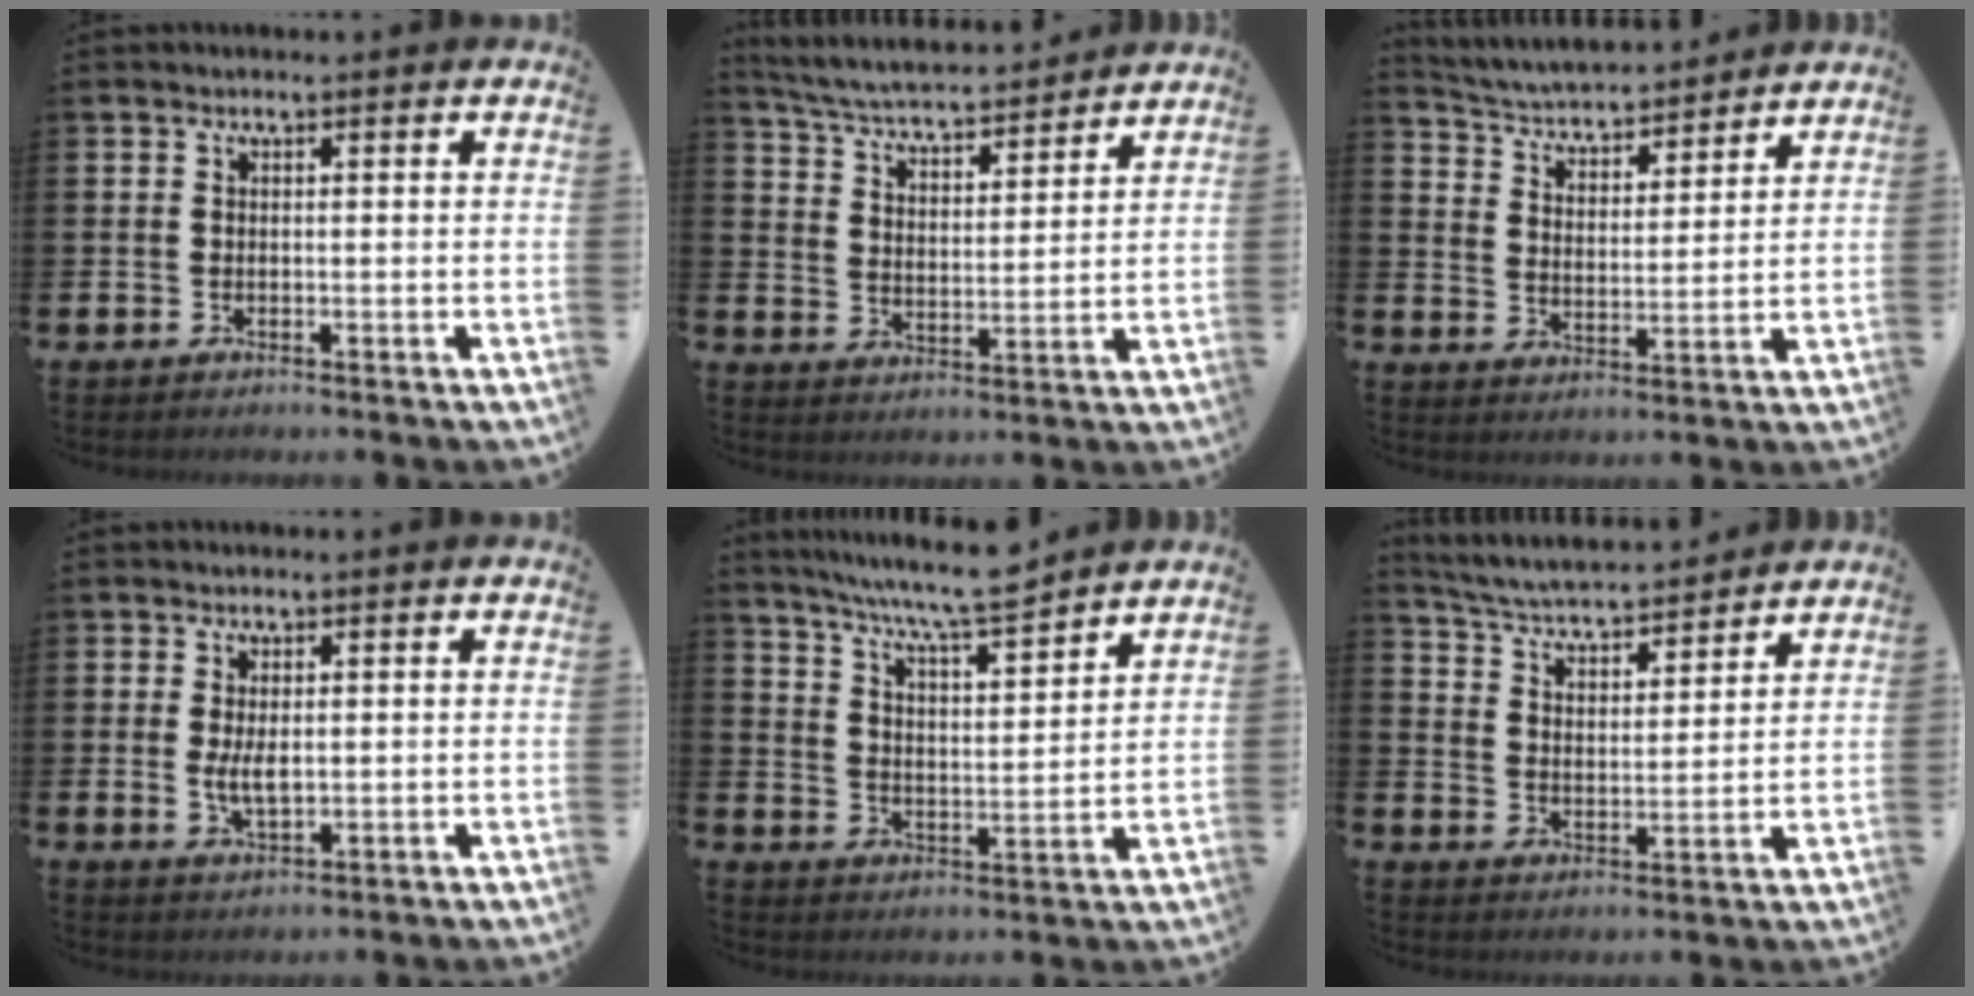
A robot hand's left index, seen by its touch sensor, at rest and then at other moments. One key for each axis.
{"total": 5.5, "fx": 5.3, "fy": 0.5, "fz": 1.3, "tx": -0.051, "ty": -0.041, "tz": 0.089}
{"total": 4.5, "fx": 4.4, "fy": 0.8, "fz": 0.6, "tx": -0.035, "ty": -0.040, "tz": 0.071}
{"total": 3.1, "fx": 0.2, "fy": 1.4, "fz": 2.7, "tx": -0.042, "ty": -0.001, "tz": 0.000}
{"total": 8.3, "fx": 7.8, "fy": 0.1, "fz": 2.9, "tx": -0.076, "ty": -0.049, "tz": 0.136}
{"total": 5.1, "fx": 4.9, "fy": 0.5, "fz": 1.0, "tx": -0.043, "ty": -0.041, "tz": 0.083}